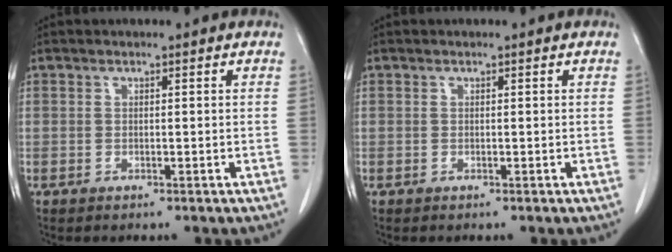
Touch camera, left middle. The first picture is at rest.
{"total": 0.0}